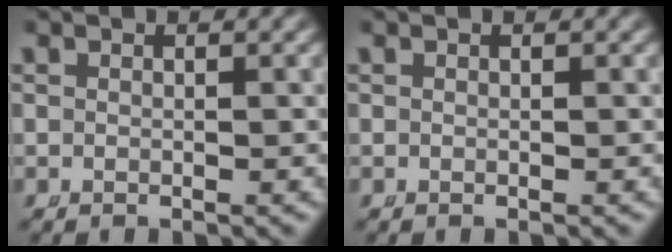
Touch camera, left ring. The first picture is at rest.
{"total": 0.9, "force": [-0.2, -0.8, -0.3], "torque": [0.009, -0.012, 0.007]}